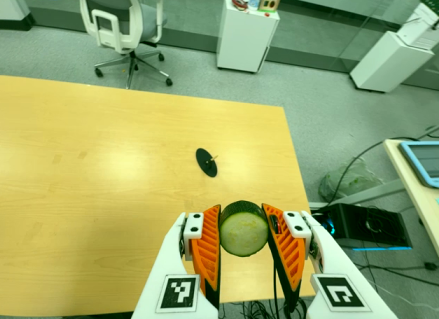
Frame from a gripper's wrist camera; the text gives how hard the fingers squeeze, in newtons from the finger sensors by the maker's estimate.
{"total": 10.7, "left": 9.8, "right": 11.6}